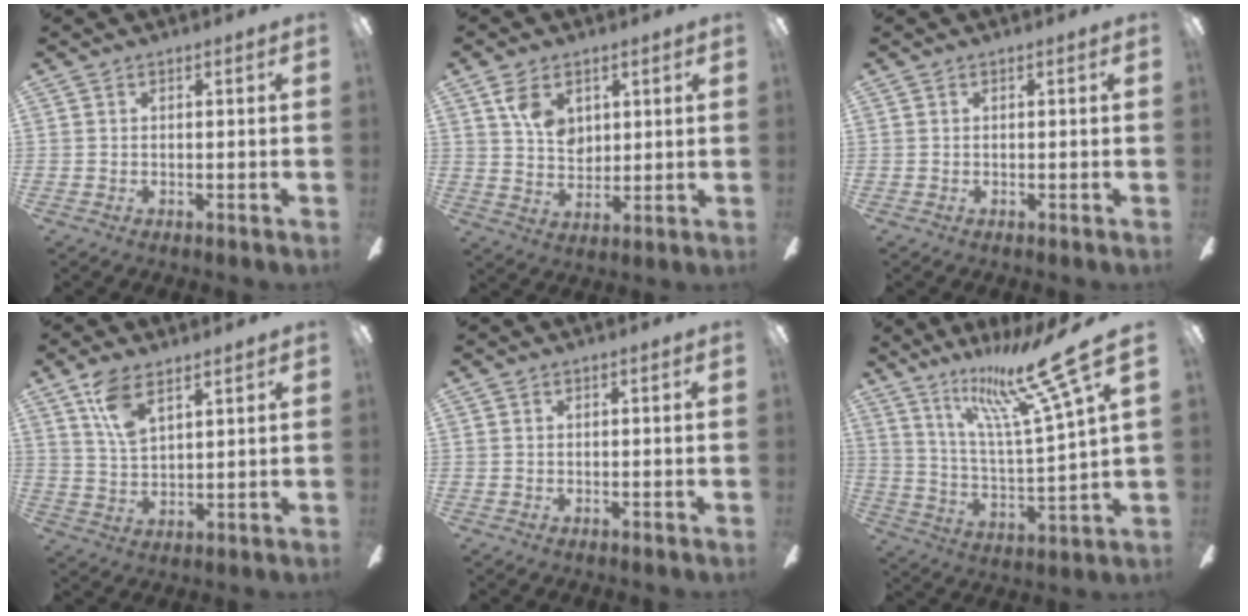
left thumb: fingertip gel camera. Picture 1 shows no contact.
{"total": 8.2, "force": [3.9, 5.6, 4.4], "torque": [-0.068, -0.006, 0.071]}
{"total": 0.0}
{"total": 8.8, "force": [5.9, 3.4, 5.6], "torque": [-0.115, -0.014, 0.108]}
{"total": 0.0}
{"total": 21.4, "force": [16.2, 2.4, 13.7], "torque": [-0.252, -0.091, 0.256]}